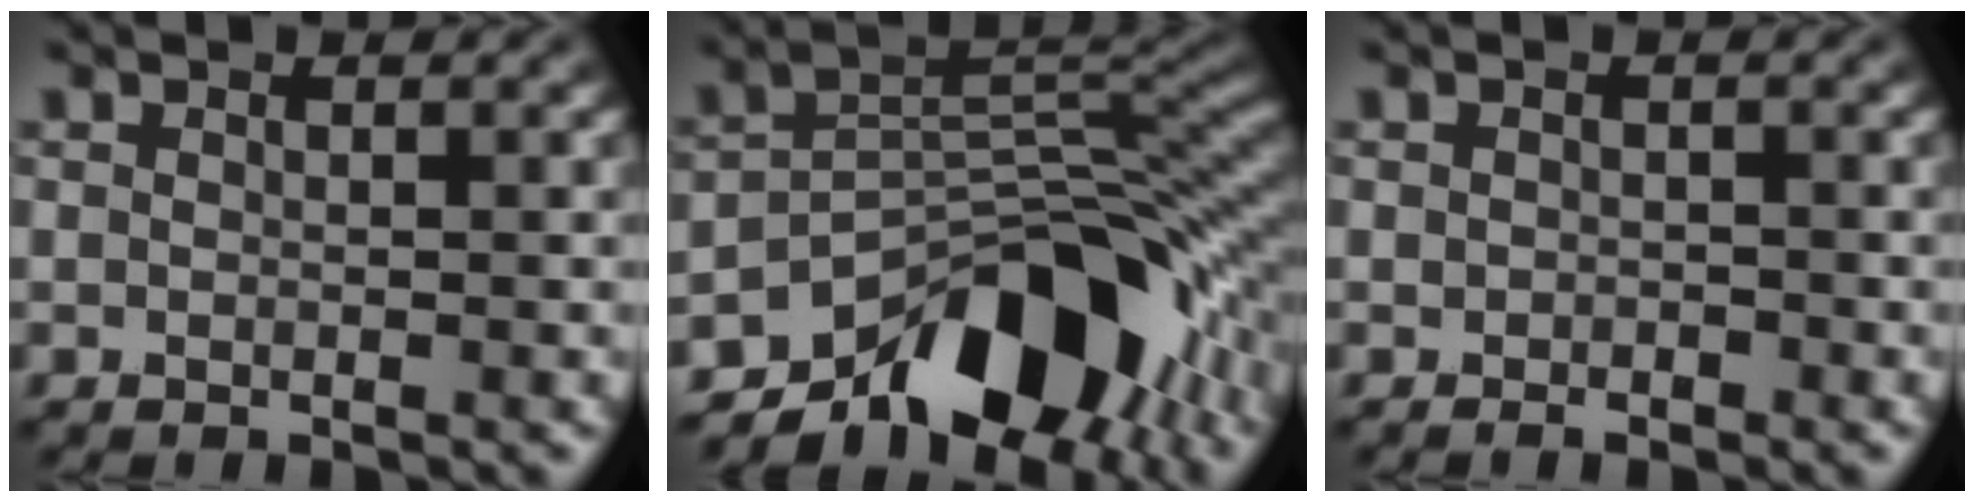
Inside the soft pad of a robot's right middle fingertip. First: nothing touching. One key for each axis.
{"total": 12.3, "fx": -8.2, "fy": 5.6, "fz": 7.2, "tx": -0.085, "ty": 0.005, "tz": -0.151}
{"total": 0.8, "fx": -0.6, "fy": 0.4, "fz": 0.4, "tx": -0.005, "ty": -0.001, "tz": -0.011}